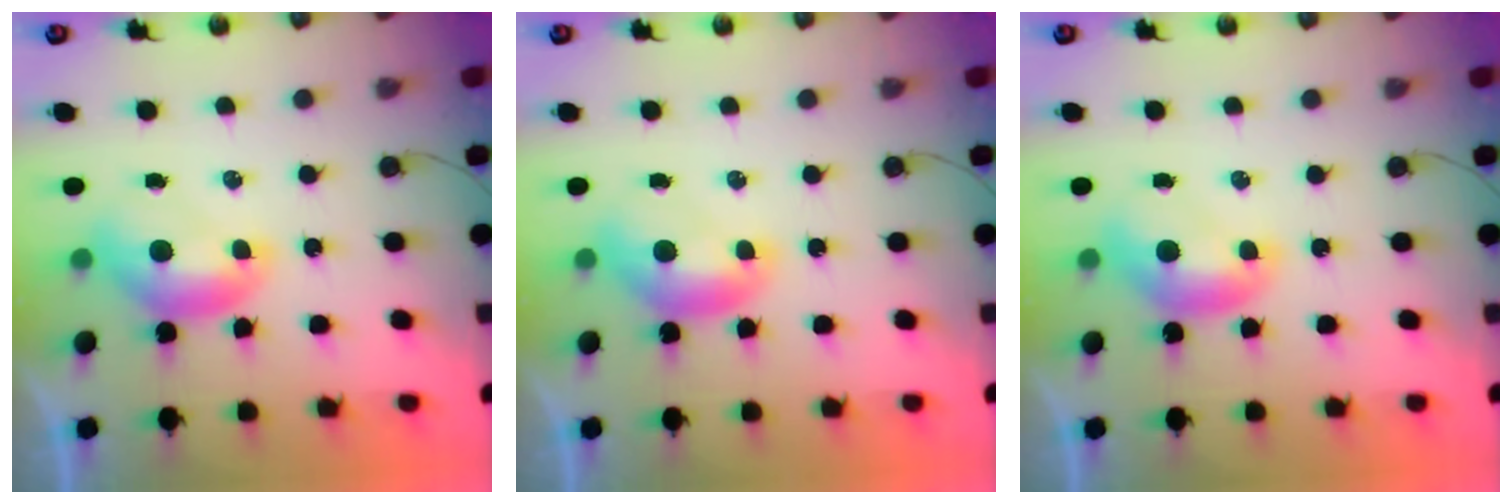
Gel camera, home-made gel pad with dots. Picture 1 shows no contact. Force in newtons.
{"total": 0.0}
{"total": 0.0}